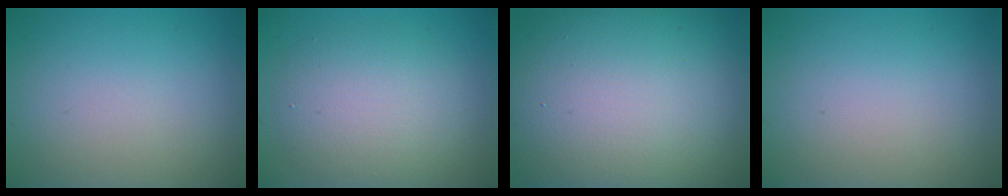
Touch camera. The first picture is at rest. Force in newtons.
{"total": 5.4, "press": 5.4, "slide": 0.3}
{"total": 17.3, "press": 17.3, "slide": 1.4}
{"total": 0.0}